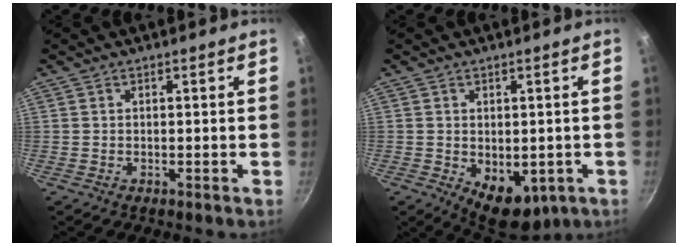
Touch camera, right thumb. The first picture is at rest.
{"total": 10.1, "force": [-3.2, 6.2, 7.4], "torque": [-0.086, -0.004, -0.026]}